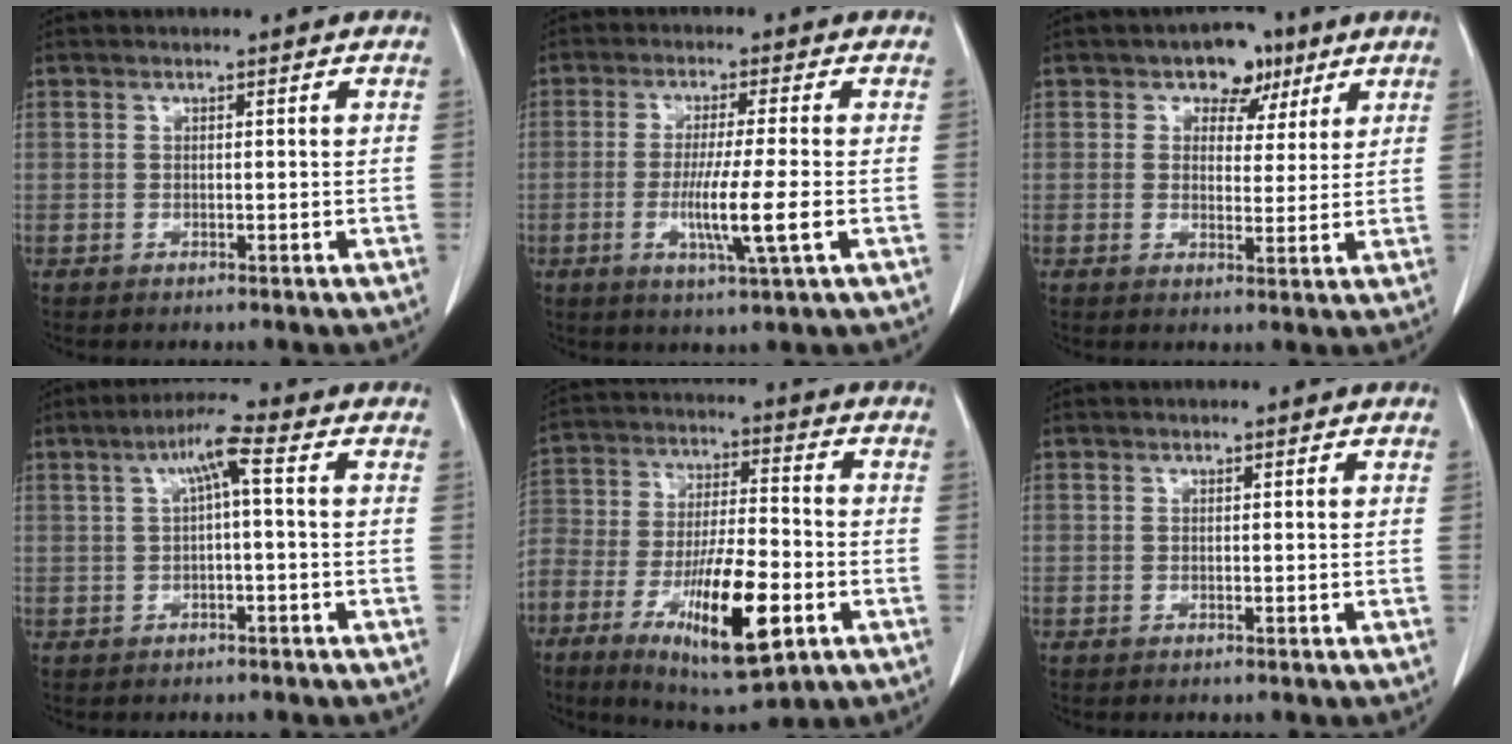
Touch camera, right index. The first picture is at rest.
{"total": 6.9, "force": [-1.5, -0.7, 6.7], "torque": [-0.125, -0.020, -0.029]}
{"total": 5.6, "force": [3.0, 4.0, 2.6], "torque": [-0.023, 0.014, 0.042]}
{"total": 4.7, "force": [0.9, 0.4, 4.6], "torque": [-0.083, 0.020, 0.015]}
{"total": 17.7, "force": [-7.5, 5.1, 15.2], "torque": [-0.303, -0.012, -0.125]}
{"total": 0.0}